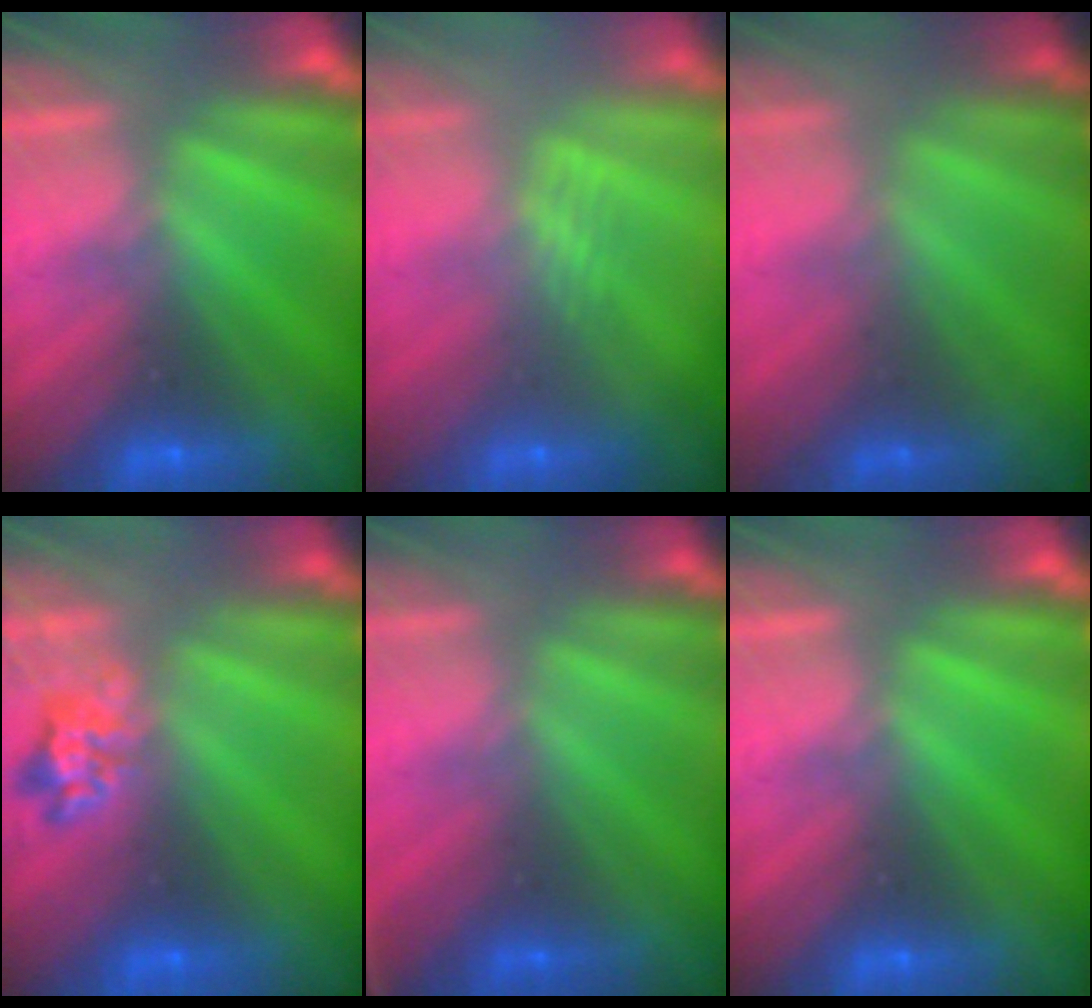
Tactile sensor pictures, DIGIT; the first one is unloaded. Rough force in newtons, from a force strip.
{"total": 2.3}
{"total": 1.7}
{"total": 2.3}
{"total": 2.5}
{"total": 0.0}